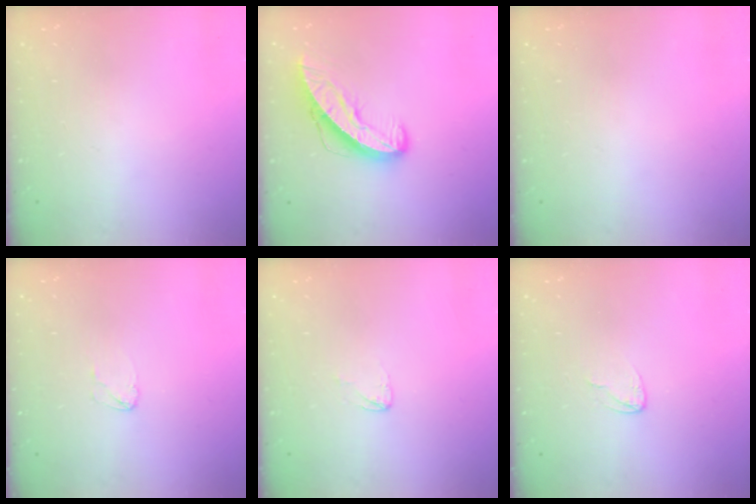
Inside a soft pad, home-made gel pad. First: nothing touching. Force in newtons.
{"total": 9.1, "press": 9.1, "slide": 0.5}
{"total": 0.0}
{"total": 2.6, "press": 2.6, "slide": 0.2}
{"total": 3.0, "press": 3.0, "slide": 0.1}
{"total": 4.1, "press": 4.1, "slide": 0.3}